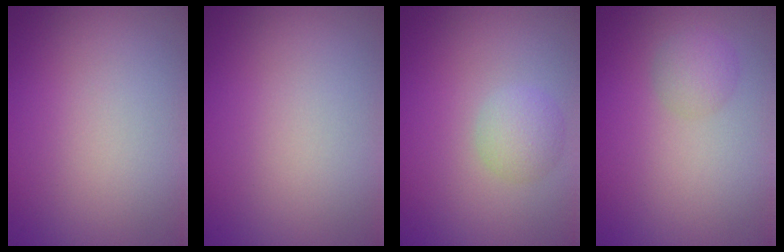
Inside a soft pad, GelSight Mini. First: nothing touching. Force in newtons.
{"total": 0.0}
{"total": 2.1, "press": 2.1, "slide": 0.1}
{"total": 1.6, "press": 1.6, "slide": 0.1}